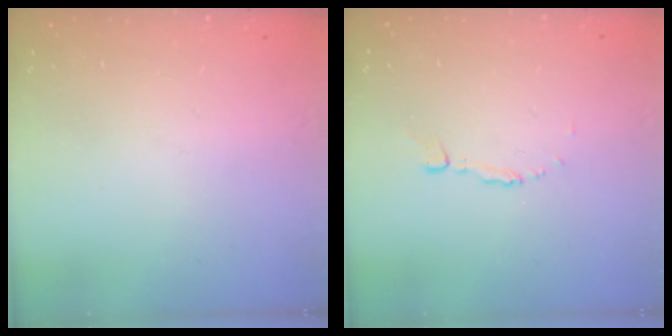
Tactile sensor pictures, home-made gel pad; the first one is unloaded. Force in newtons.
{"total": 3.0, "press": 3.0, "slide": 0.3}